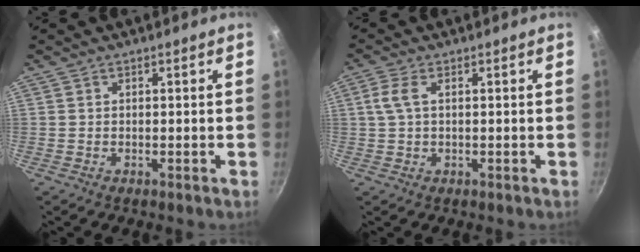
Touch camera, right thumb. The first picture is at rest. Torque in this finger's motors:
{"motor_torque": [-0.58, 0.38, -0.05, -0.01, 0.18]}